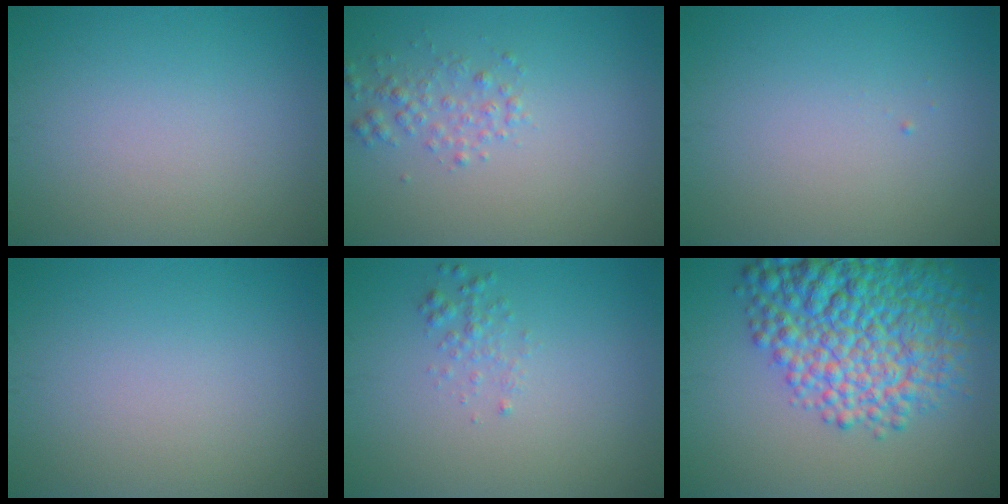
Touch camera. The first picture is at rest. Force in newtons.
{"total": 1.9, "press": 1.9, "slide": 0.1}
{"total": 0.0}
{"total": 0.0}
{"total": 1.2, "press": 1.2, "slide": 0.0}
{"total": 11.3, "press": 11.2, "slide": 0.4}